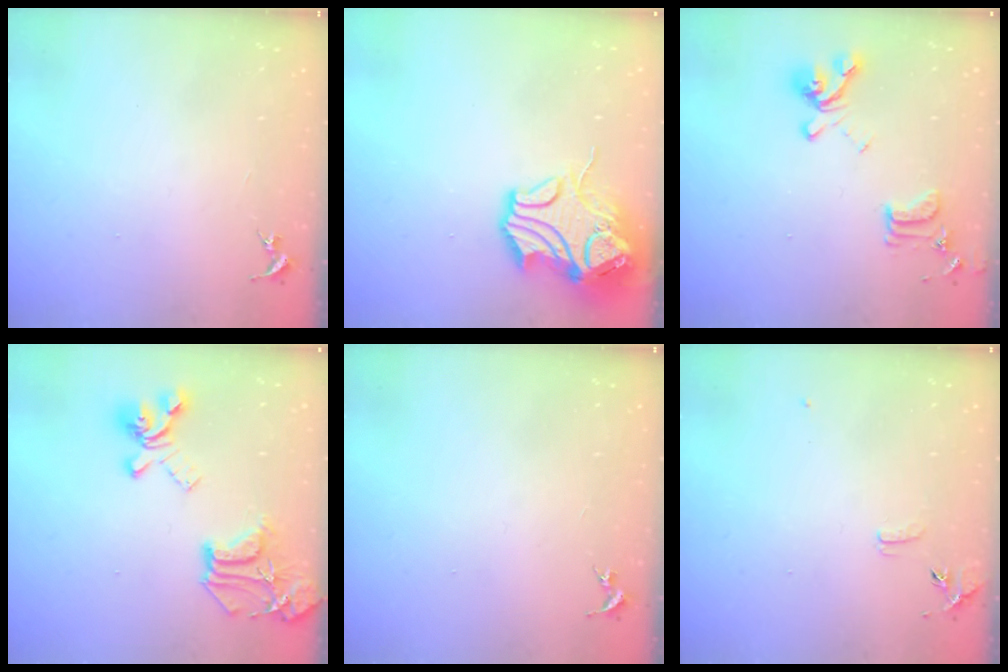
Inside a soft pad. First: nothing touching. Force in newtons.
{"total": 14.6, "press": 14.5, "slide": 2.1}
{"total": 15.5, "press": 15.4, "slide": 1.5}
{"total": 20.8, "press": 20.7, "slide": 1.6}
{"total": 0.0}
{"total": 6.9, "press": 6.9, "slide": 0.6}